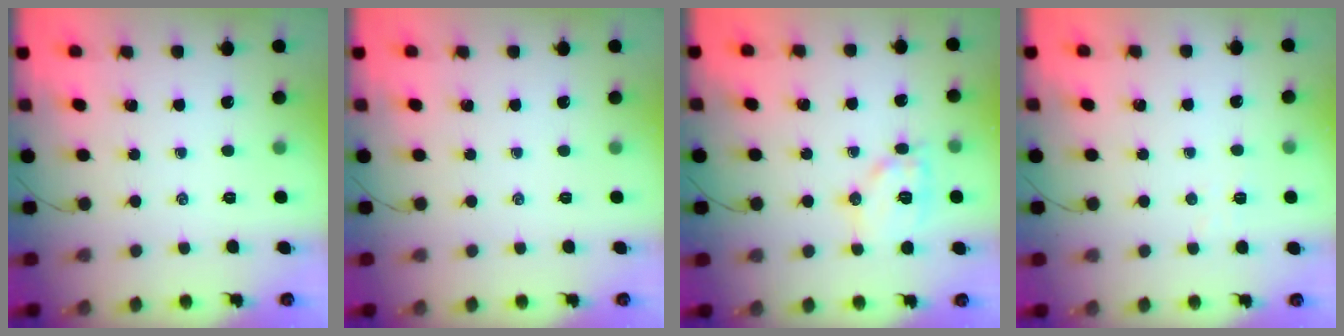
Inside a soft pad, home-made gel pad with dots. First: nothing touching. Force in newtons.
{"total": 0.0}
{"total": 10.5, "press": 10.5, "slide": 0.3}
{"total": 2.6, "press": 2.5, "slide": 0.8}